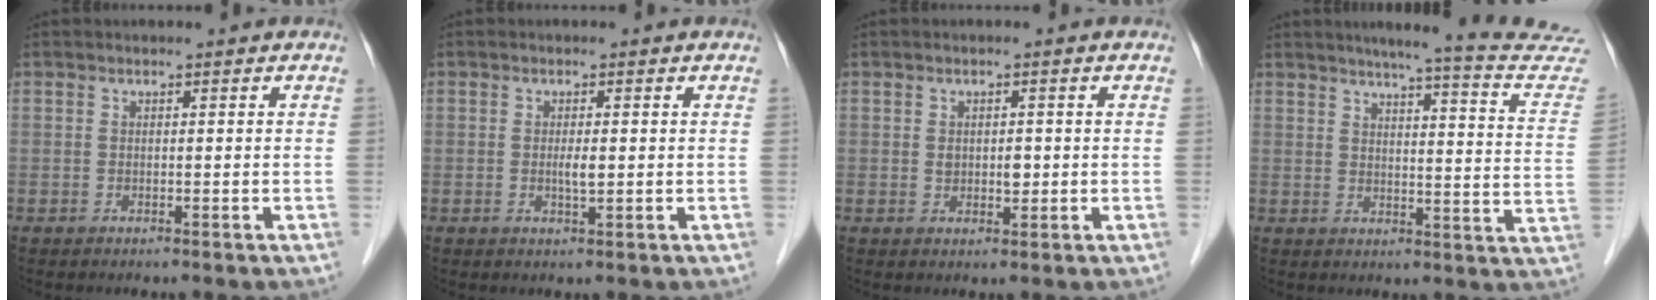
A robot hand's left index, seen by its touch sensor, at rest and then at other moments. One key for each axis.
{"total": 1.8, "fx": -0.1, "fy": 0.3, "fz": 1.7, "tx": -0.035, "ty": -0.002, "tz": 0.000}
{"total": 2.1, "fx": 0.1, "fy": 1.3, "fz": 1.6, "tx": -0.025, "ty": -0.001, "tz": 0.004}
{"total": 19.5, "fx": 18.1, "fy": -0.3, "fz": 7.2, "tx": -0.085, "ty": -0.082, "tz": 0.195}